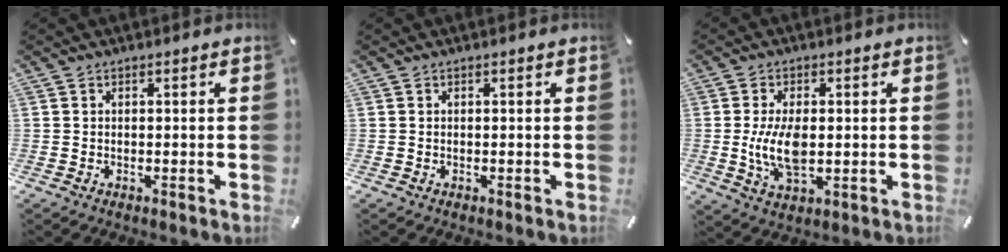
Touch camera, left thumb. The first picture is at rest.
{"total": 0.0}
{"total": 8.9, "force": [0.0, 4.4, 7.7], "torque": [-0.170, -0.008, -0.008]}